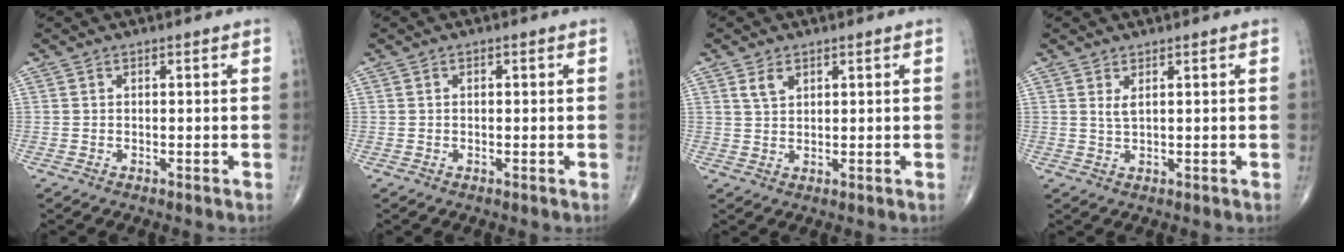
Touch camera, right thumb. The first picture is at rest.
{"total": 0.6, "force": [0.1, 0.3, 0.4], "torque": [-0.008, 0.001, 0.002]}
{"total": 2.8, "force": [1.5, 1.6, 1.7], "torque": [-0.026, -0.005, 0.033]}
{"total": 1.6, "force": [0.8, 0.4, 1.4], "torque": [-0.031, -0.005, 0.020]}